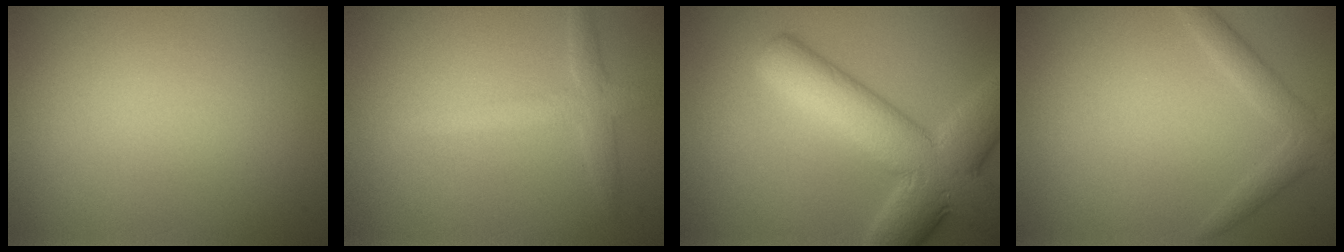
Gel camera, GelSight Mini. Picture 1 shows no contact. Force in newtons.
{"total": 2.3, "press": 2.3, "slide": 0.1}
{"total": 9.4, "press": 9.4, "slide": 0.4}
{"total": 2.2, "press": 2.2, "slide": 0.1}